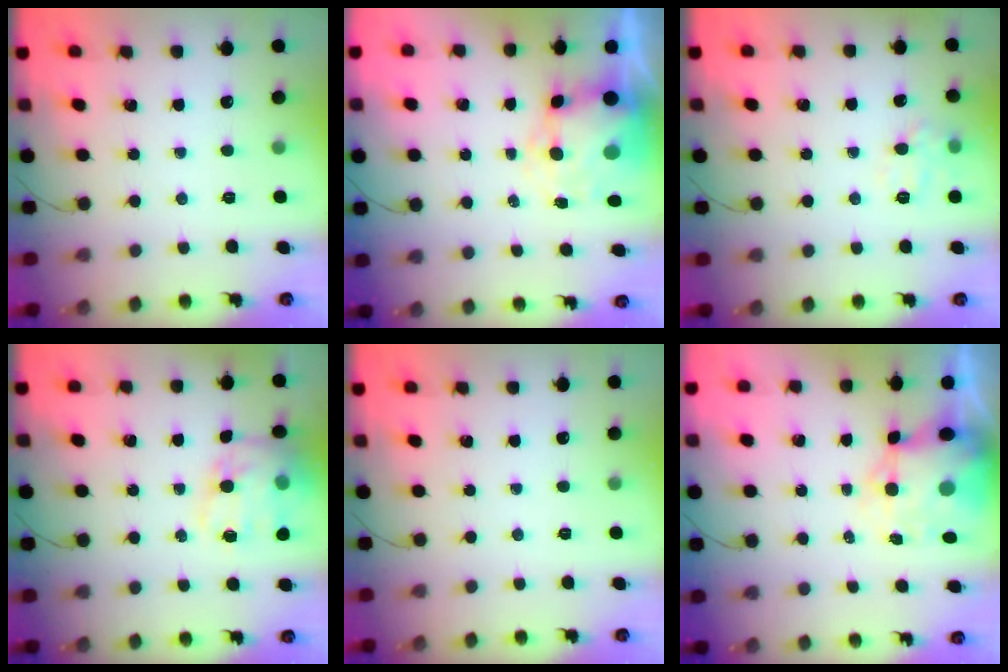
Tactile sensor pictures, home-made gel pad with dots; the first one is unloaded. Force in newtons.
{"total": 9.1, "press": 8.9, "slide": 1.9}
{"total": 9.2, "press": 9.1, "slide": 1.1}
{"total": 13.4, "press": 13.2, "slide": 2.7}
{"total": 0.0}
{"total": 10.3, "press": 10.0, "slide": 2.5}